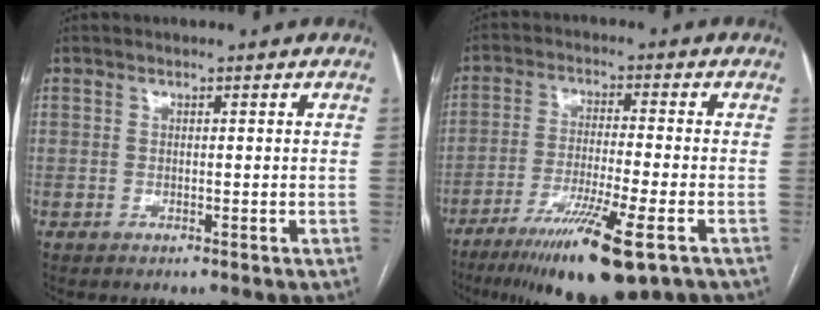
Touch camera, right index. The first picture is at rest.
{"total": 14.0, "force": [-8.5, 0.9, 11.1], "torque": [-0.188, -0.040, -0.138]}